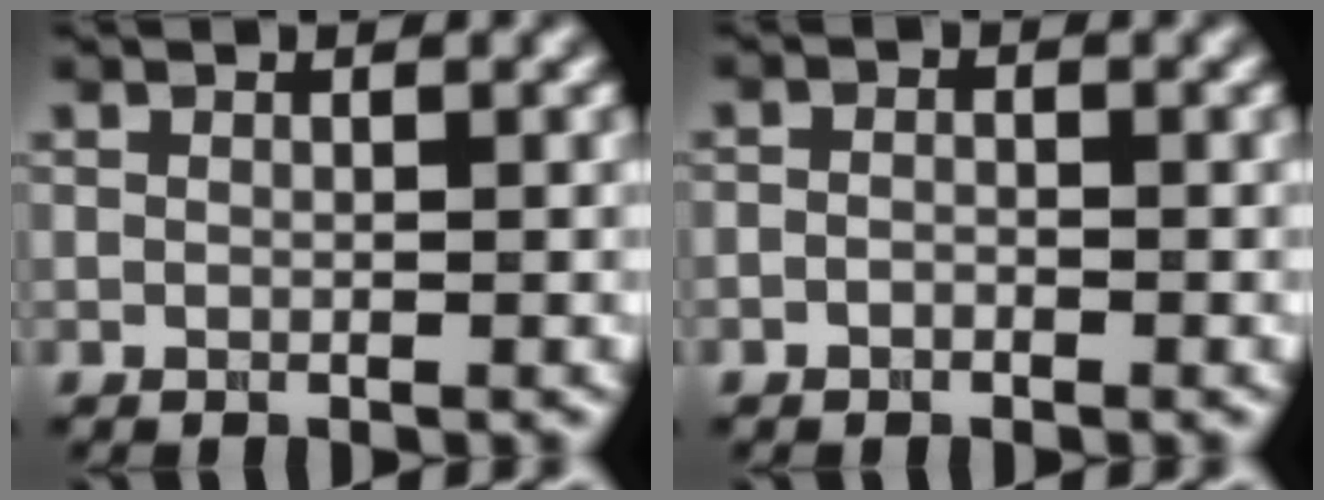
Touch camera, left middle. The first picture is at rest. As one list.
[{"total": 0.9, "force": [-0.5, 0.6, 0.4], "torque": [-0.008, -0.002, -0.011]}]